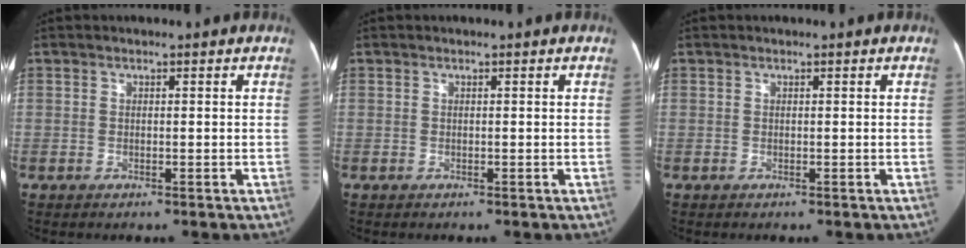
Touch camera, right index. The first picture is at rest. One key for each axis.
{"total": 0.0}
{"total": 0.0}